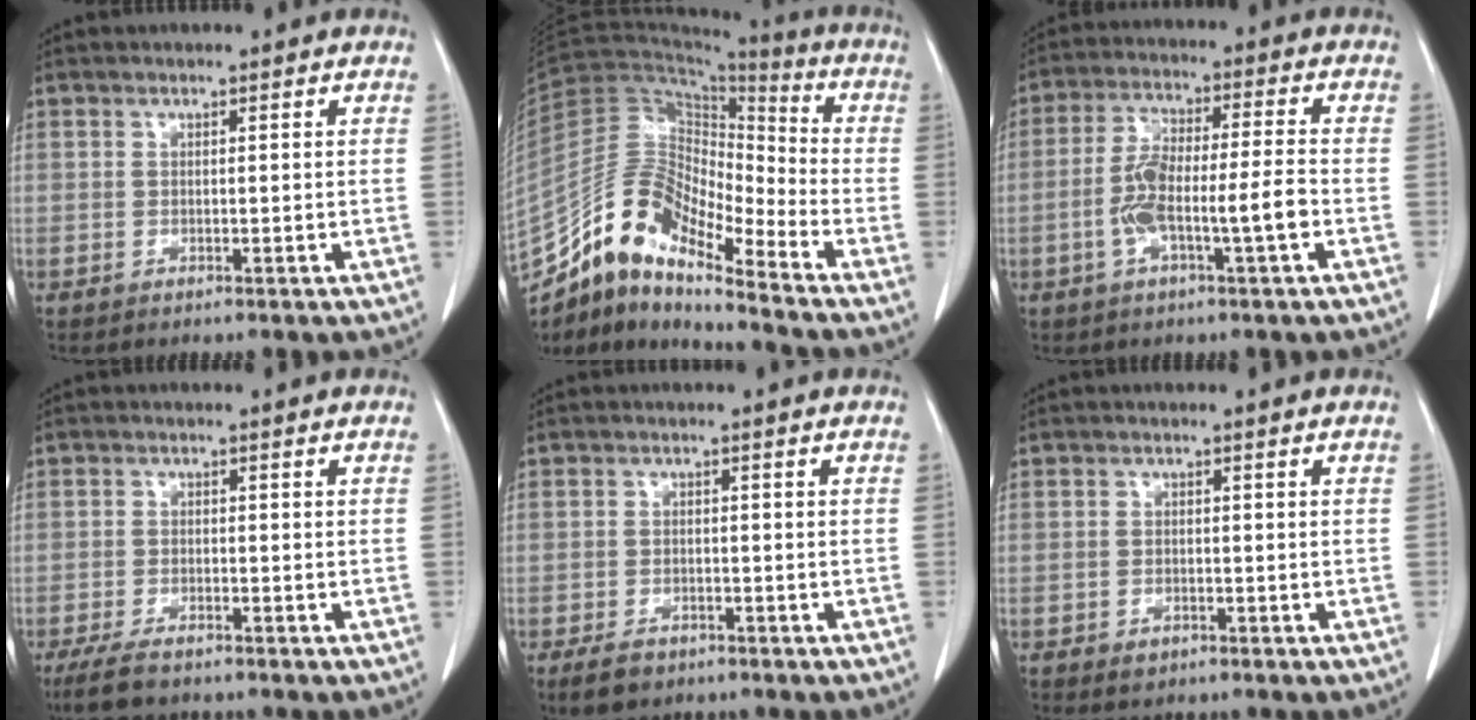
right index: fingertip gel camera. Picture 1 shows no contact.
{"total": 12.3, "force": [-10.2, 3.1, 6.1], "torque": [-0.115, 0.051, -0.185]}
{"total": 9.2, "force": [-2.7, 1.0, 8.7], "torque": [-0.170, 0.015, -0.051]}
{"total": 4.8, "force": [-3.8, 1.3, 2.6], "torque": [-0.052, -0.010, -0.064]}
{"total": 3.7, "force": [-2.6, 2.0, 1.6], "torque": [-0.032, -0.002, -0.038]}
{"total": 1.5, "force": [-0.9, 1.0, 0.6], "torque": [-0.010, 0.002, -0.007]}